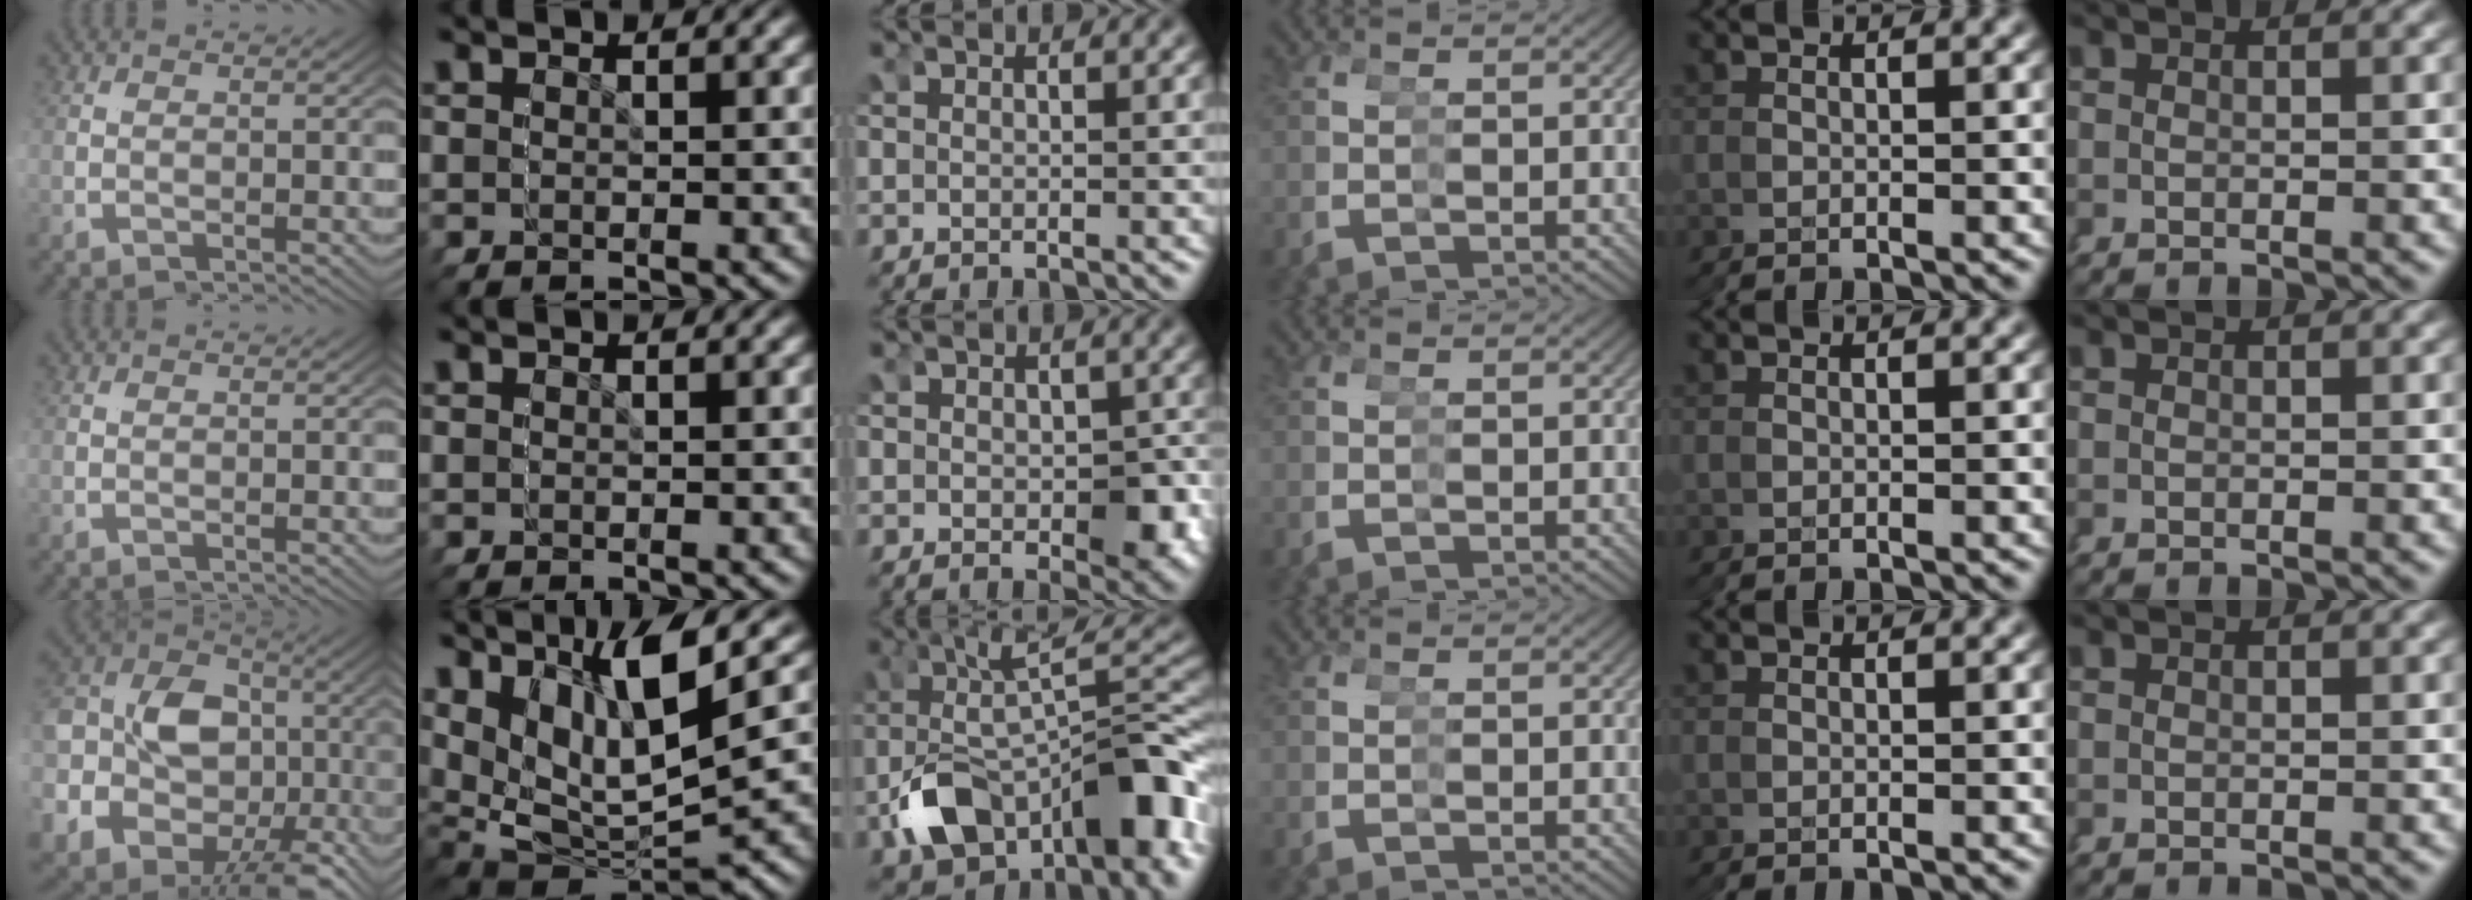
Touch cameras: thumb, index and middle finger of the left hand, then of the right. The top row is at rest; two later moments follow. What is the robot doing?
{"motion": "grasp_and_lifting", "object": "stress ball aka squeeze ball"}